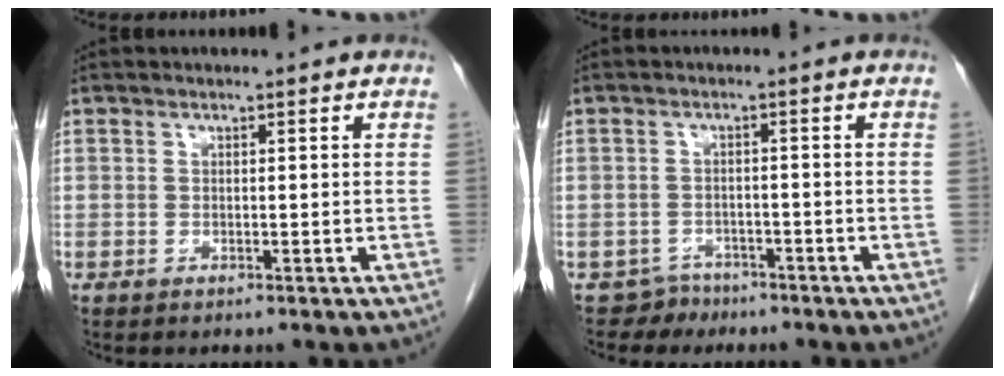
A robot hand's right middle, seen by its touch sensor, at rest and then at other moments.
{"total": 2.7, "force": [-2.1, 1.6, -0.7], "torque": [0.006, 0.007, -0.033]}